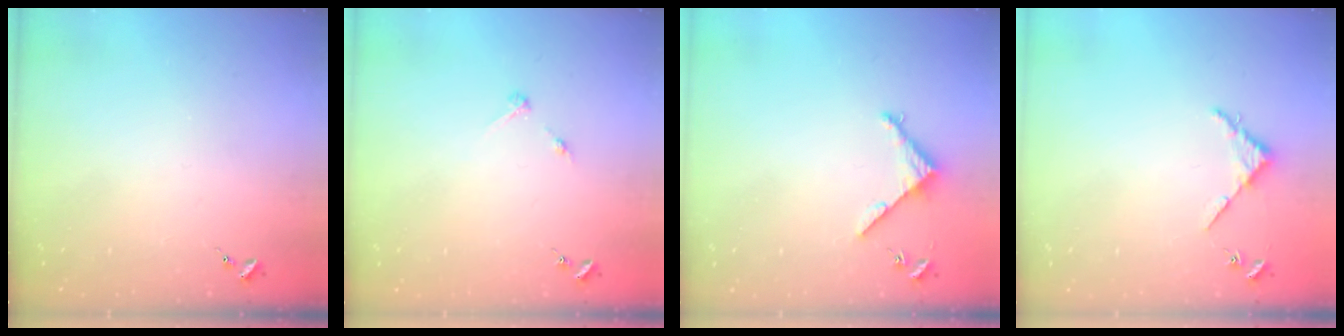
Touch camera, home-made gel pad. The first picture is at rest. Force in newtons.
{"total": 2.8, "press": 2.8, "slide": 0.3}
{"total": 3.6, "press": 3.6, "slide": 0.3}
{"total": 3.4, "press": 3.4, "slide": 0.4}